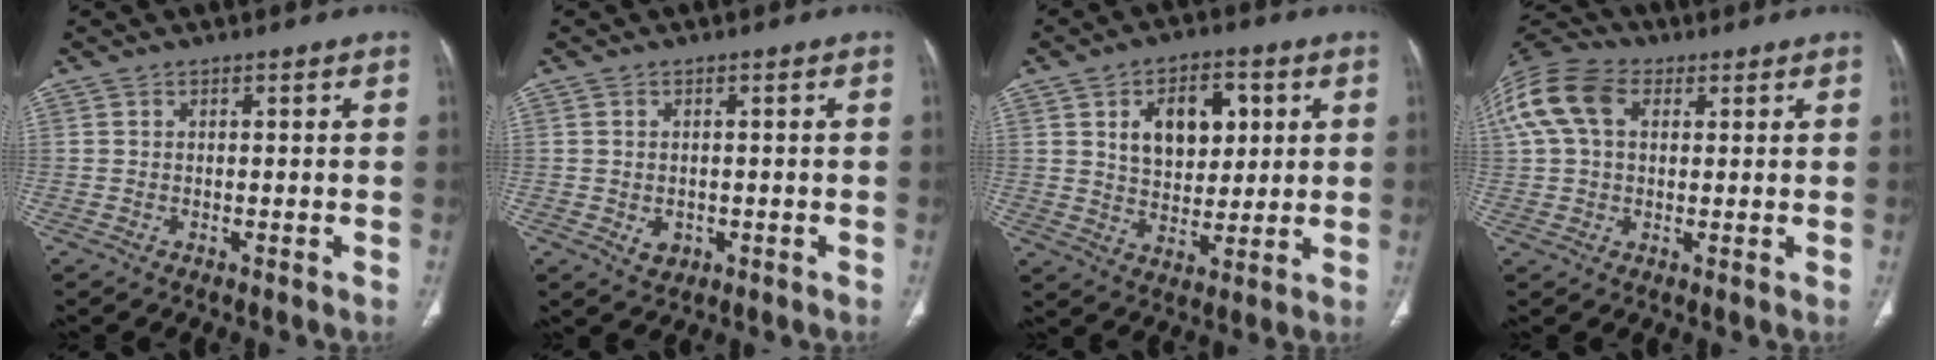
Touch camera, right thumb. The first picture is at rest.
{"total": 2.7, "force": [-0.6, 2.2, 1.5], "torque": [-0.018, -0.001, 0.001]}
{"total": 12.0, "force": [3.6, 7.7, 8.5], "torque": [-0.092, -0.008, 0.064]}
{"total": 15.1, "force": [4.5, 10.2, 10.2], "torque": [-0.232, 0.034, 0.080]}